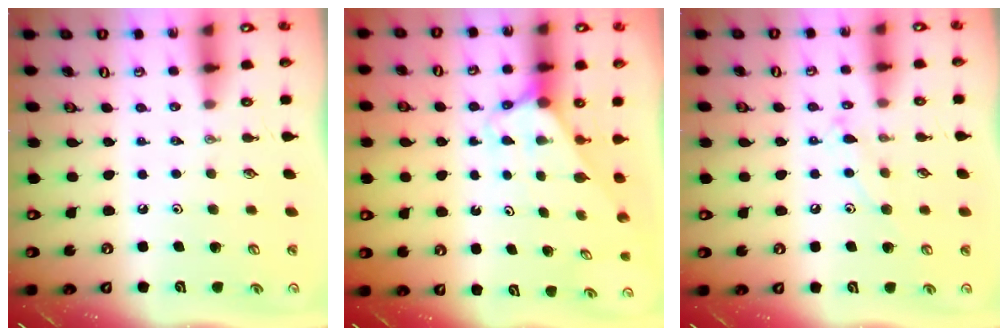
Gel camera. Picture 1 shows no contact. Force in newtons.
{"total": 2.6, "press": 2.6, "slide": 0.2}
{"total": 8.2, "press": 8.1, "slide": 0.6}